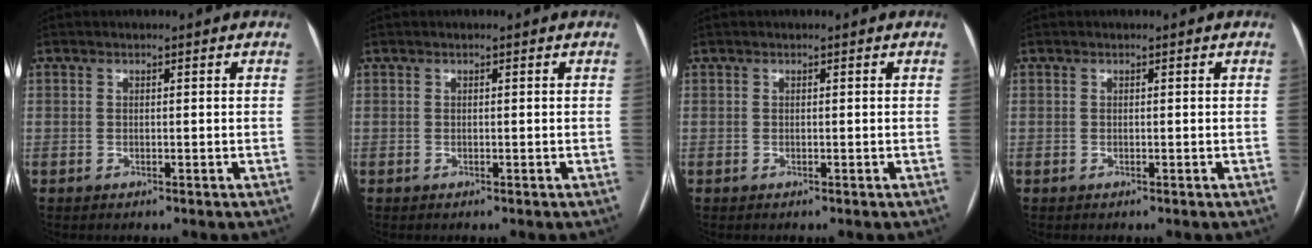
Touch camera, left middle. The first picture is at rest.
{"total": 0.0}
{"total": 0.0}
{"total": 0.0}